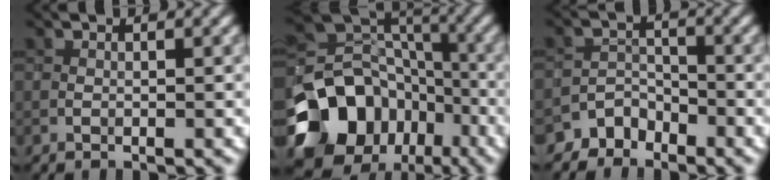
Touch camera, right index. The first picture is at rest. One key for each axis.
{"total": 12.3, "fx": -6.1, "fy": 9.4, "fz": 5.1, "tx": -0.107, "ty": -0.001, "tz": -0.109}
{"total": 2.6, "fx": -2.2, "fy": 1.3, "fz": -0.3, "tx": 0.021, "ty": 0.007, "tz": -0.044}